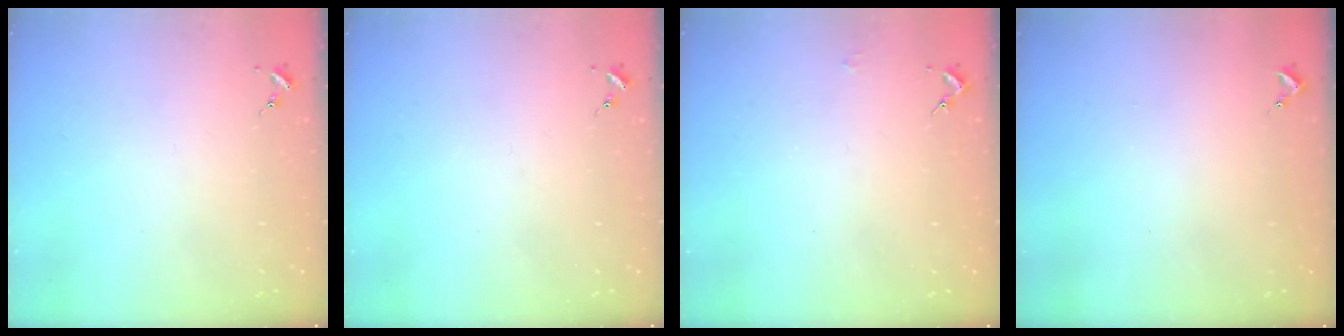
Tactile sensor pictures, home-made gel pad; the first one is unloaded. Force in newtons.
{"total": 0.0}
{"total": 2.1, "press": 2.1, "slide": 0.3}
{"total": 0.7, "press": 0.7, "slide": 0.1}